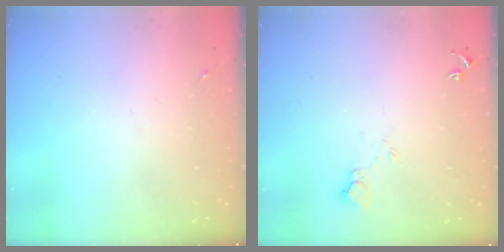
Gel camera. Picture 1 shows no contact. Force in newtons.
{"total": 4.2, "press": 4.1, "slide": 0.5}